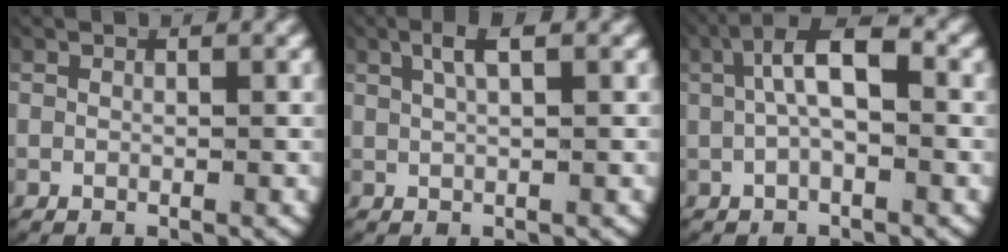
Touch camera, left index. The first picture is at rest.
{"total": 3.1, "force": [1.8, 0.8, 2.4], "torque": [-0.041, 0.013, 0.027]}
{"total": 5.1, "force": [0.4, 2.3, 4.6], "torque": [-0.075, 0.008, 0.005]}